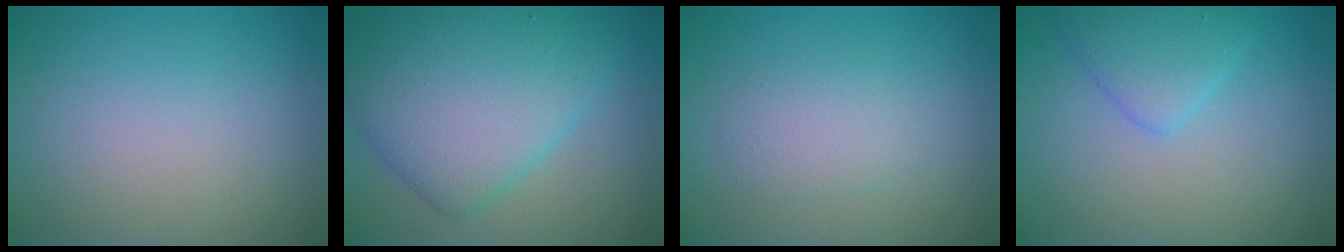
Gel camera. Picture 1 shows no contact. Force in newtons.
{"total": 8.5, "press": 8.5, "slide": 0.4}
{"total": 2.0, "press": 2.0, "slide": 0.0}
{"total": 2.7, "press": 2.7, "slide": 0.2}